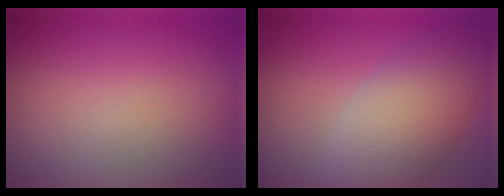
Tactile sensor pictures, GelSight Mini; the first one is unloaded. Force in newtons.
{"total": 7.6, "press": 7.5, "slide": 0.6}